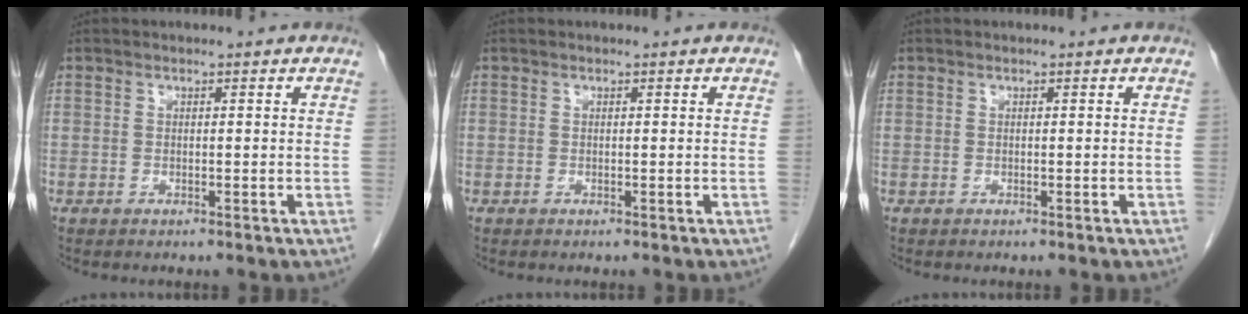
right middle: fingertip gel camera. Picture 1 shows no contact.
{"total": 0.0}
{"total": 0.0}